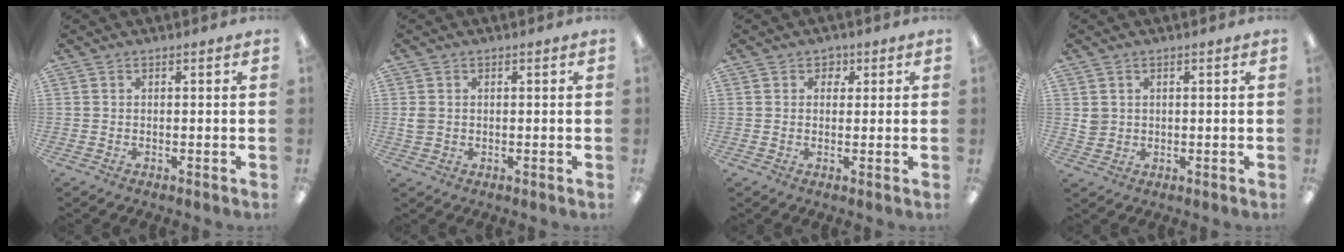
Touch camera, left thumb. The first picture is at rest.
{"total": 2.4, "force": [0.1, 2.1, 1.1], "torque": [-0.013, 0.002, 0.000]}
{"total": 2.5, "force": [1.1, 2.1, 0.7], "torque": [-0.001, 0.001, 0.016]}
{"total": 2.8, "force": [0.8, 2.7, 0.4], "torque": [-0.005, 0.001, 0.014]}